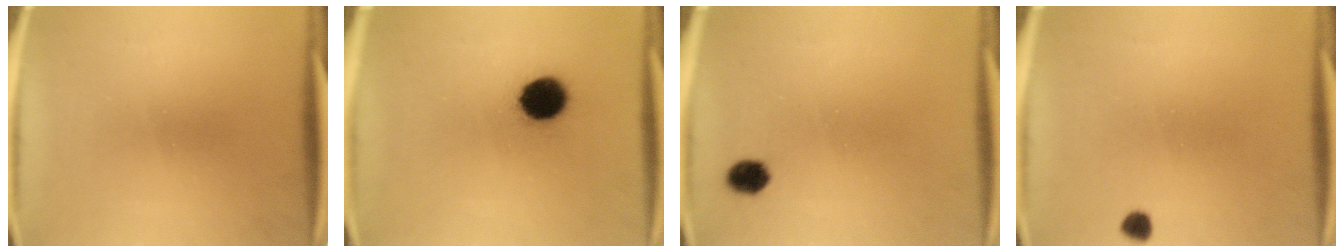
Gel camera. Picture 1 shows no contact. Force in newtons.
{"total": 10.3}
{"total": 3.3}
{"total": 1.7}